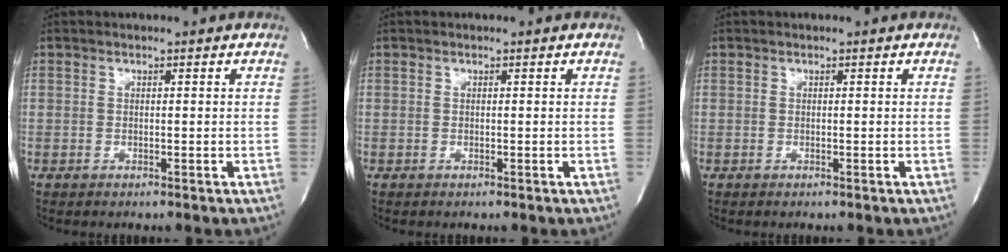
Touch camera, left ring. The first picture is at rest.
{"total": 0.0}
{"total": 0.0}